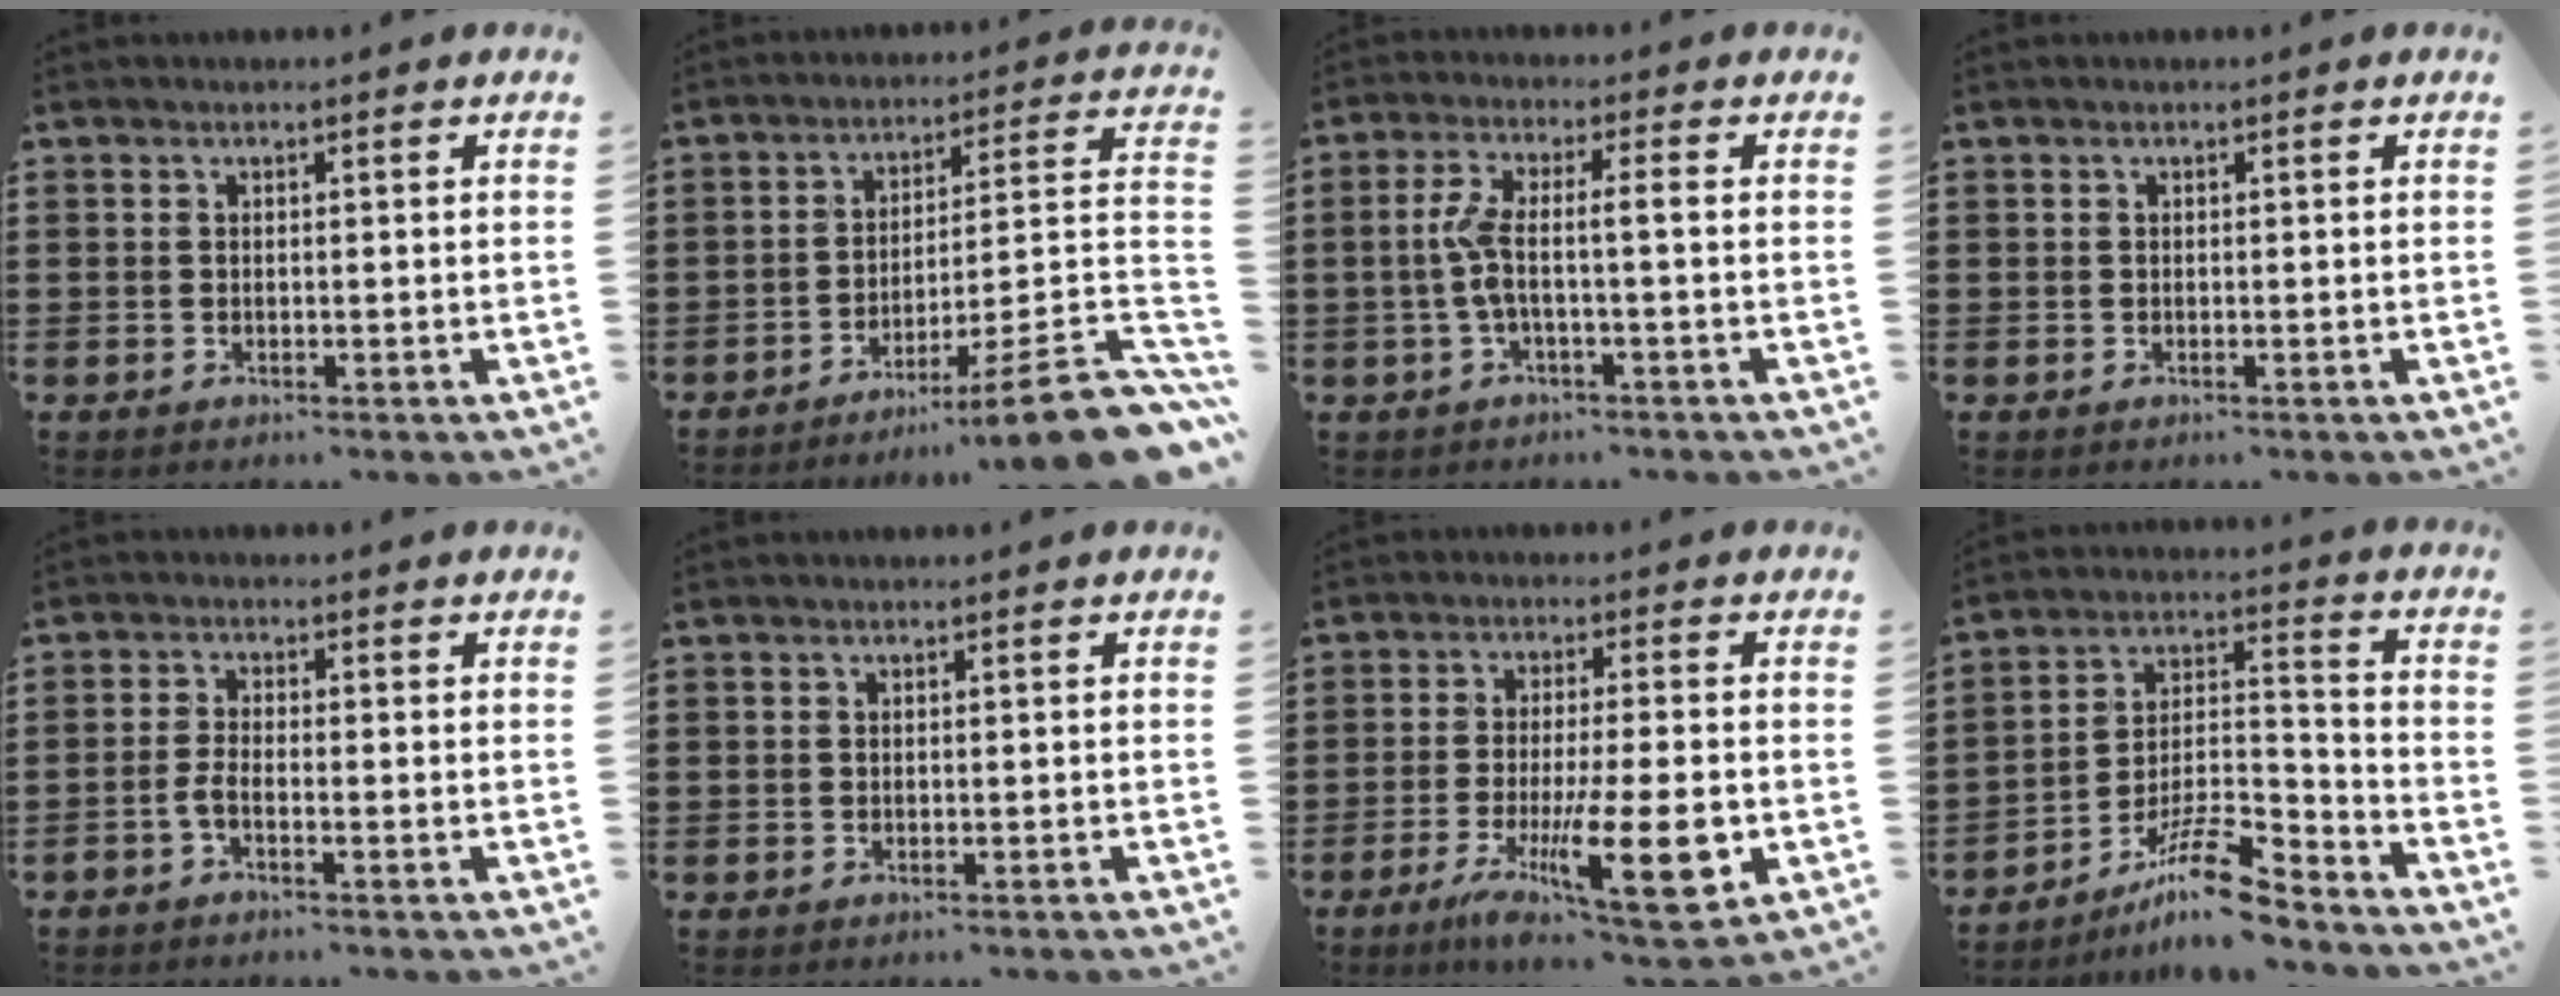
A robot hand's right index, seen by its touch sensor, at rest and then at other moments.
{"total": 10.7, "force": [-7.3, 0.0, 7.9], "torque": [-0.110, 0.002, -0.139]}
{"total": 5.1, "force": [-0.8, 0.3, 5.1], "torque": [-0.116, -0.009, -0.025]}
{"total": 0.0}
{"total": 2.2, "force": [-1.3, 0.4, 1.7], "torque": [-0.046, -0.005, -0.029]}
{"total": 0.0}
{"total": 14.5, "force": [-4.2, 3.6, 13.4], "torque": [-0.233, -0.017, -0.064]}
{"total": 11.5, "force": [-9.1, 2.1, 6.6], "torque": [-0.119, 0.024, -0.174]}